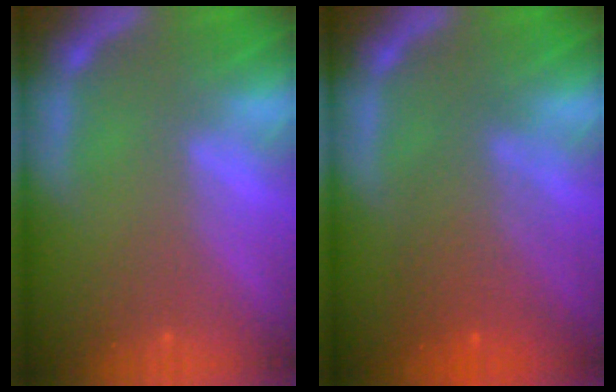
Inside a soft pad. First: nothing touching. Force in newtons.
{"total": 5.1}